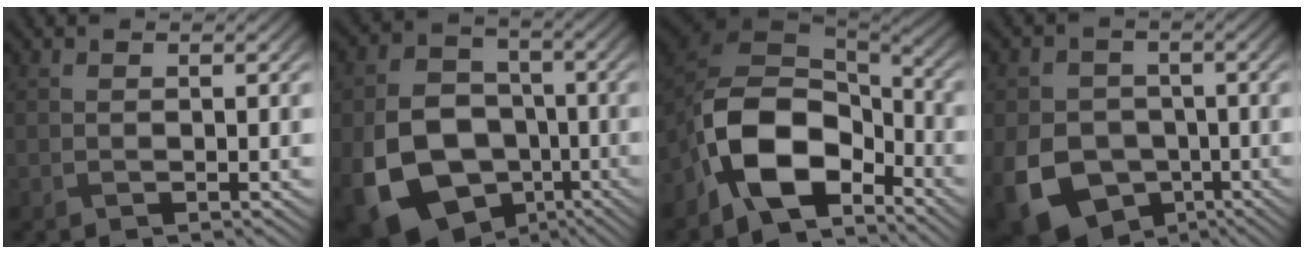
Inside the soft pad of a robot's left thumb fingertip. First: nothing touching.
{"total": 15.8, "force": [-5.7, 12.2, 8.3], "torque": [-0.190, -0.046, -0.108]}
{"total": 13.5, "force": [-6.2, 7.9, 9.0], "torque": [-0.188, -0.014, -0.133]}
{"total": 12.5, "force": [-4.5, 10.1, 5.9], "torque": [-0.142, -0.048, -0.097]}